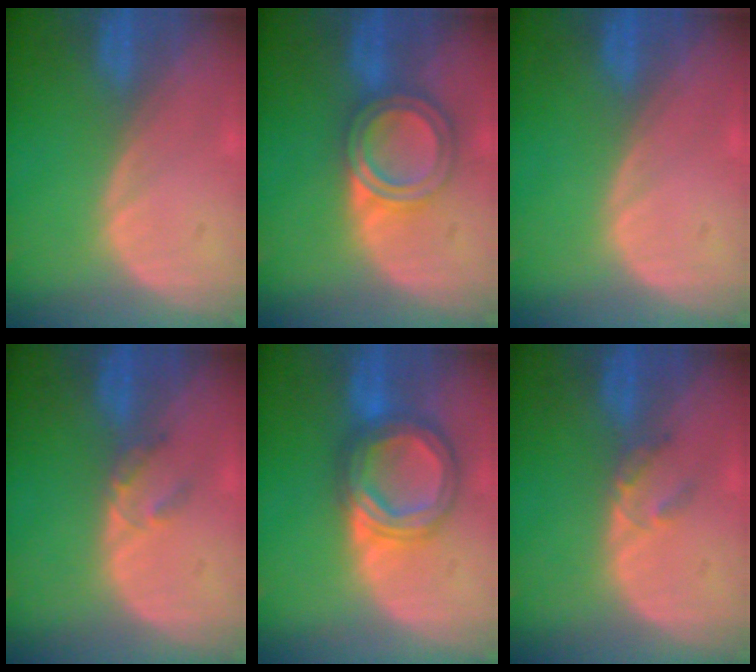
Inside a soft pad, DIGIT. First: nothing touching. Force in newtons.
{"total": 6.5, "press": 5.8, "slide": 2.9}
{"total": 0.0}
{"total": 2.3, "press": 2.0, "slide": 1.1}
{"total": 7.6, "press": 7.5, "slide": 0.6}
{"total": 2.3, "press": 2.0, "slide": 1.1}